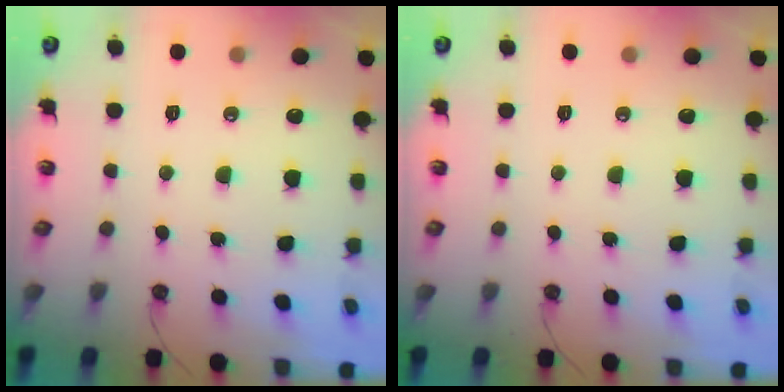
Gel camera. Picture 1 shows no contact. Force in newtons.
{"total": 0.0}